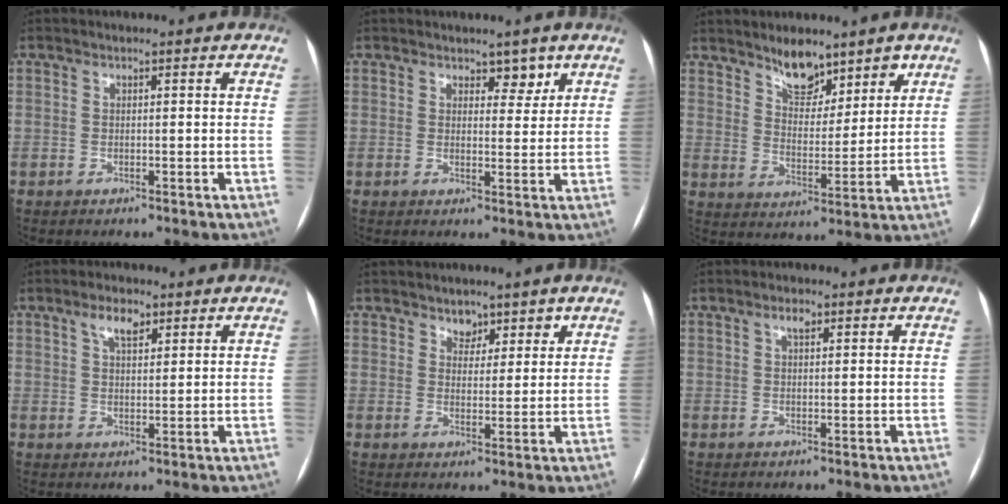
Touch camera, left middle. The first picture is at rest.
{"total": 3.0, "force": [2.1, 1.7, 1.3], "torque": [-0.006, -0.003, 0.030]}
{"total": 7.4, "force": [5.8, 3.4, 3.2], "torque": [-0.044, -0.004, 0.100]}
{"total": 3.8, "force": [2.2, 1.6, 2.6], "torque": [-0.048, 0.008, 0.041]}
{"total": 3.5, "force": [2.5, 2.2, 0.8], "torque": [-0.001, 0.001, 0.040]}
{"total": 1.6, "force": [0.9, 0.6, 1.2], "torque": [-0.023, 0.005, 0.014]}